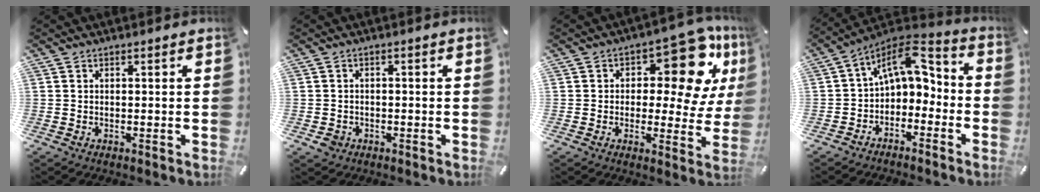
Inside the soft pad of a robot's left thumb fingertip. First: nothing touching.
{"total": 2.4, "force": [-1.1, 2.0, 0.8], "torque": [-0.015, 0.006, -0.021]}
{"total": 15.8, "force": [7.3, 7.9, 11.5], "torque": [-0.145, -0.053, 0.122]}
{"total": 9.9, "force": [2.2, 6.3, 7.3], "torque": [-0.110, -0.003, 0.044]}